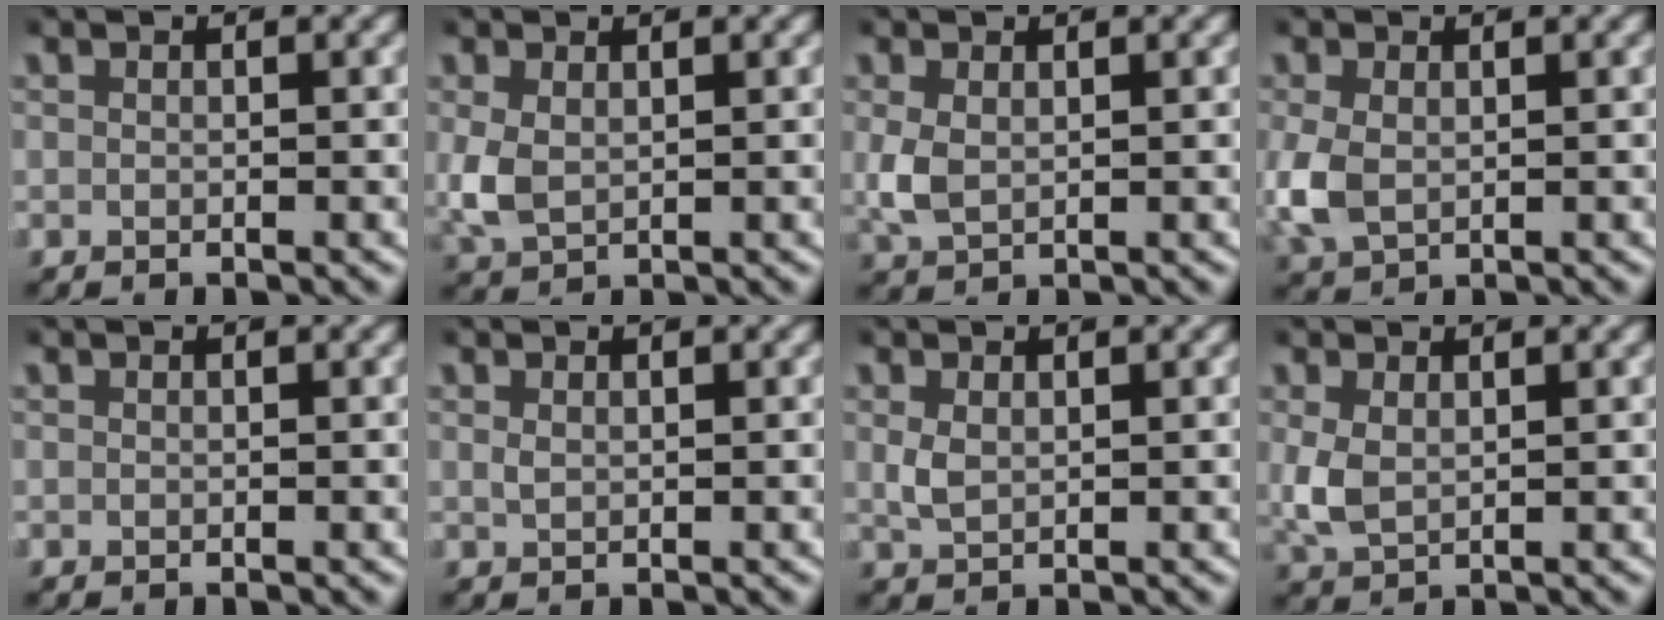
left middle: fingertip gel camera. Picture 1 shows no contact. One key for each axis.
{"total": 2.8, "fx": 0.5, "fy": 2.0, "fz": 1.9, "tx": -0.060, "ty": -0.009, "tz": 0.017}
{"total": 2.3, "fx": 0.4, "fy": 1.6, "fz": 1.6, "tx": -0.049, "ty": -0.007, "tz": 0.014}
{"total": 3.2, "fx": 0.1, "fy": 2.3, "fz": 2.2, "tx": -0.070, "ty": -0.008, "tz": 0.010}
{"total": 0.0}
{"total": 0.5, "fx": 0.3, "fy": 0.2, "fz": 0.4, "tx": -0.012, "ty": -0.005, "tz": 0.011}
{"total": 1.4, "fx": 0.5, "fy": 0.8, "fz": 1.0, "tx": -0.026, "ty": -0.005, "tz": 0.017}
{"total": 2.6, "fx": 0.5, "fy": 1.8, "fz": 1.8, "tx": -0.056, "ty": -0.007, "tz": 0.017}